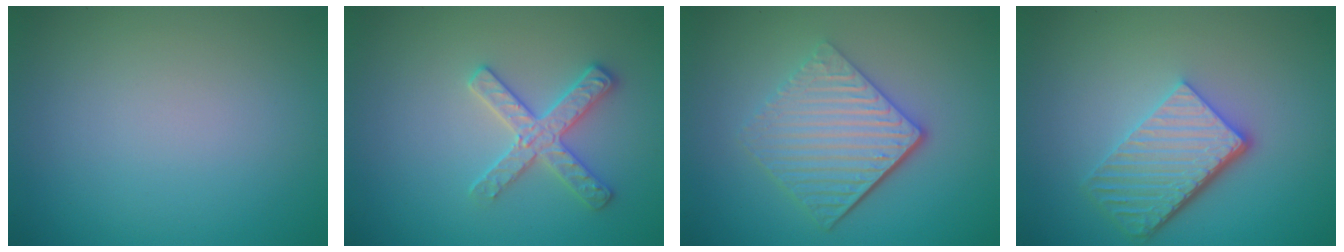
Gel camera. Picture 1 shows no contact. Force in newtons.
{"total": 2.9, "press": 2.9, "slide": 0.1}
{"total": 5.6, "press": 3.9, "slide": 3.9}
{"total": 5.6, "press": 3.9, "slide": 3.9}